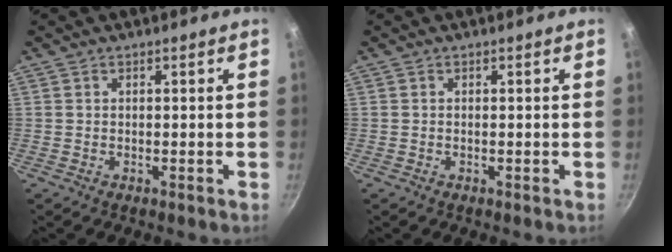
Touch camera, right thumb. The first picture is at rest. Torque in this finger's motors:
{"motor_torque": [-0.23, 0.19, -0.13, -0.04, -0.02]}